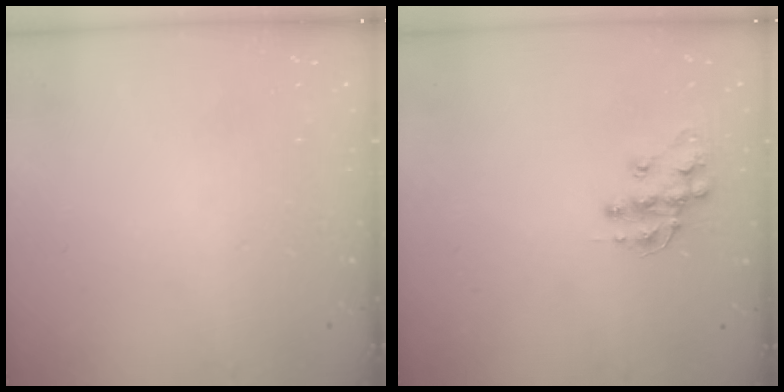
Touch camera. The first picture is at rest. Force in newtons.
{"total": 11.6, "press": 11.5, "slide": 0.8}